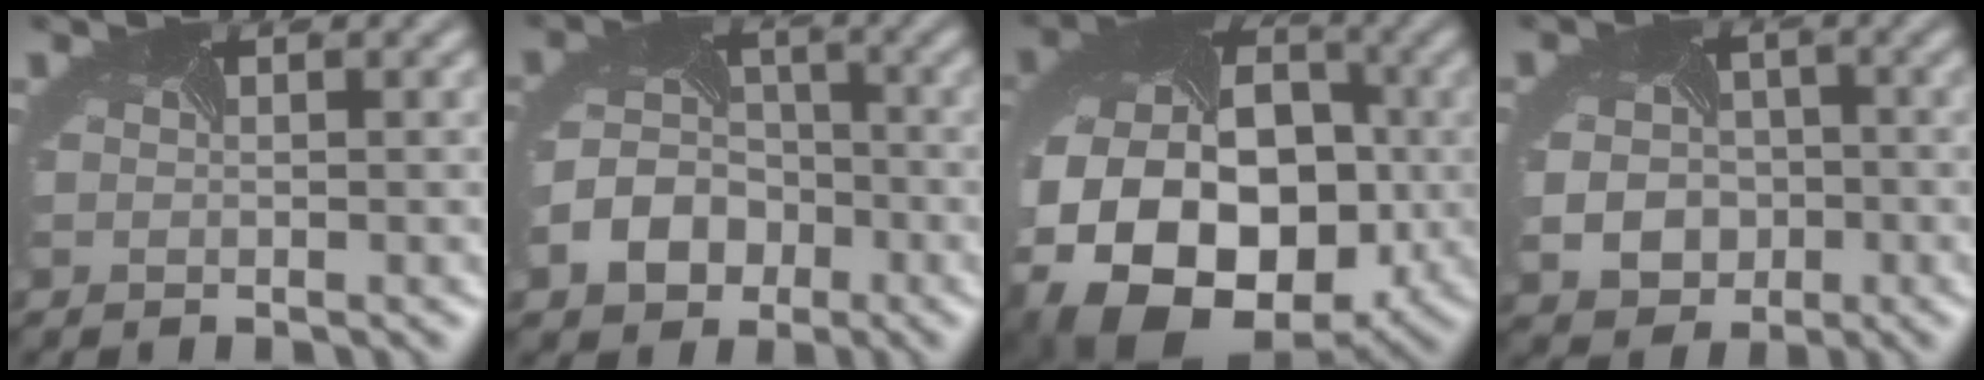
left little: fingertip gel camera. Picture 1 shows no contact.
{"total": 5.1, "force": [-2.2, 4.2, 1.9], "torque": [-0.045, -0.001, -0.046]}
{"total": 19.9, "force": [-3.7, 15.5, 11.9], "torque": [-0.199, -0.030, -0.077]}
{"total": 5.0, "force": [-1.2, 4.4, 2.0], "torque": [-0.034, -0.012, -0.020]}